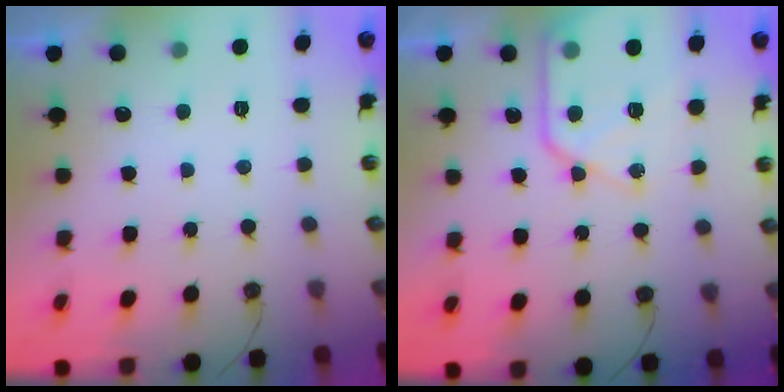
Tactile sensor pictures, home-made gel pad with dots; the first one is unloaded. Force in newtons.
{"total": 14.2, "press": 14.2, "slide": 1.6}